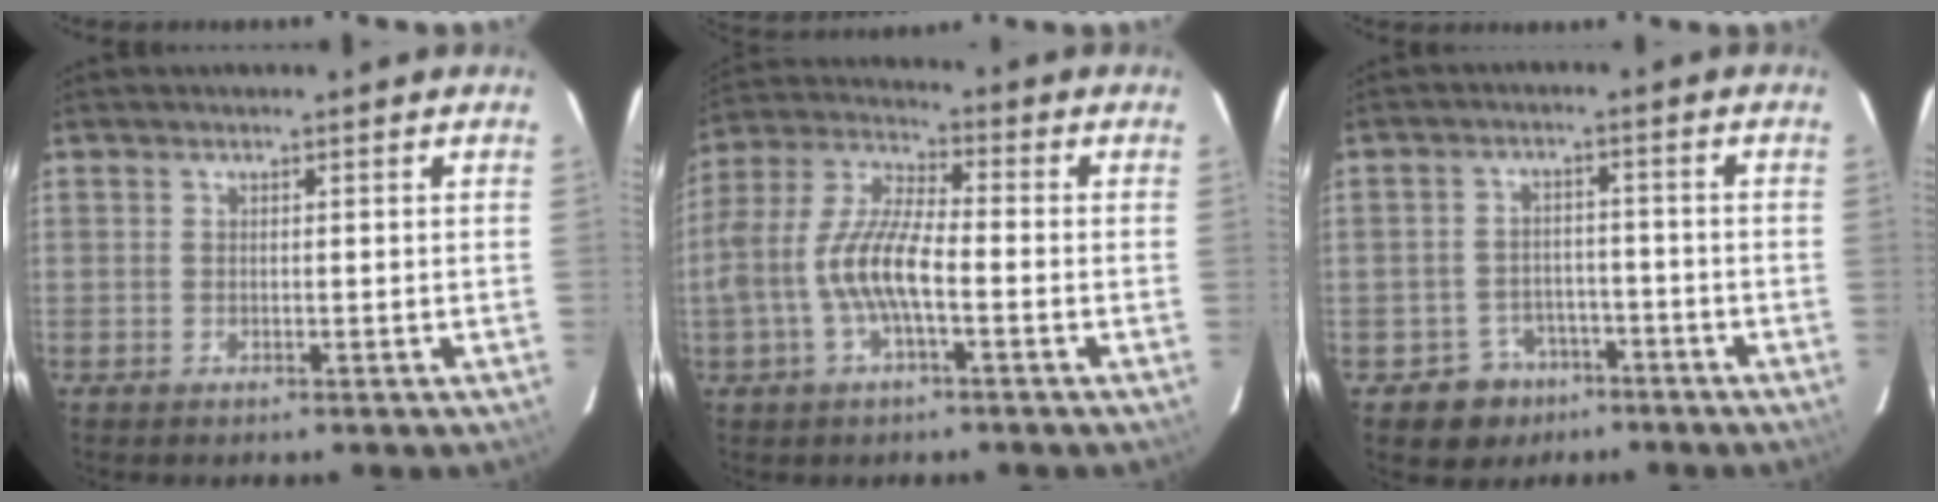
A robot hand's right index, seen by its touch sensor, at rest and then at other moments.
{"total": 11.7, "force": [-3.1, 3.6, 10.7], "torque": [-0.231, 0.005, -0.061]}
{"total": 6.5, "force": [-4.1, 5.1, 0.5], "torque": [-0.024, 0.026, -0.052]}